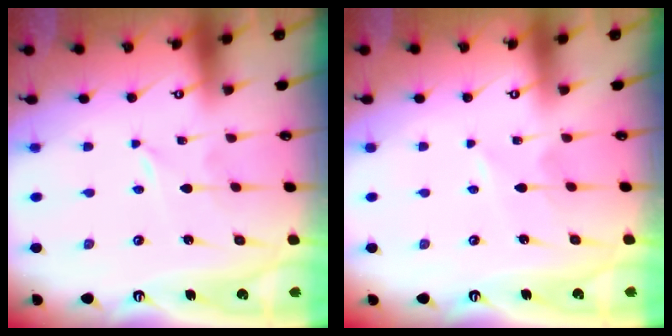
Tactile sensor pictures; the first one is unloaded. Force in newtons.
{"total": 2.2, "press": 2.2, "slide": 0.3}